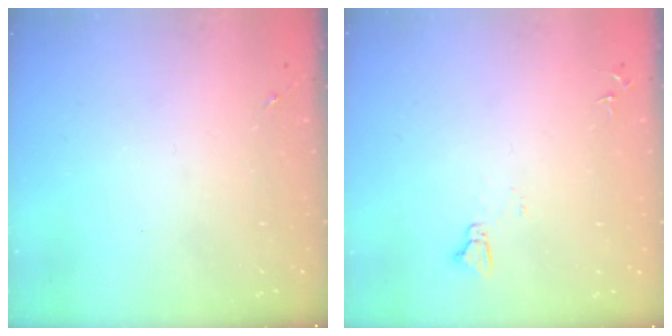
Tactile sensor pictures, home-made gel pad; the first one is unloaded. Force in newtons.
{"total": 3.6, "press": 3.6, "slide": 0.4}